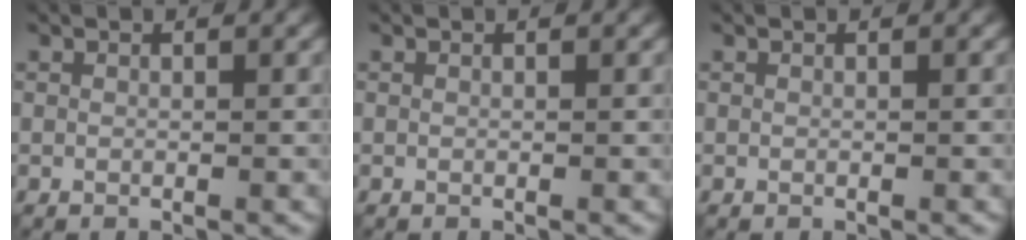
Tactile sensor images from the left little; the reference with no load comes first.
{"total": 0.0}
{"total": 0.0}